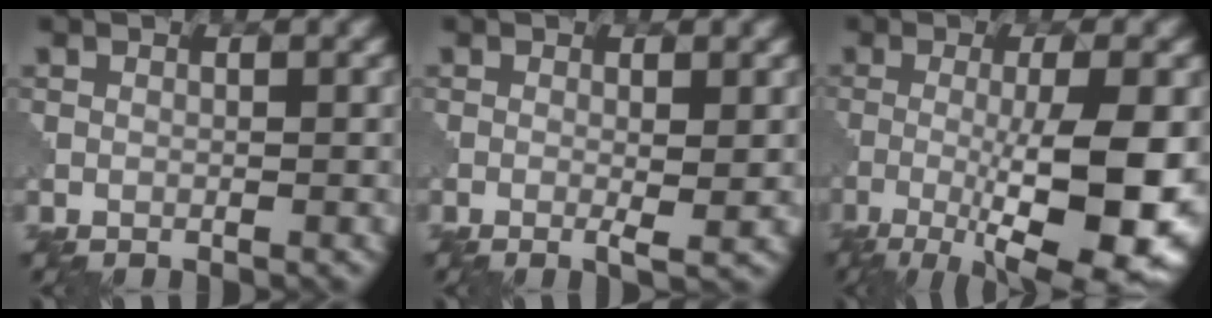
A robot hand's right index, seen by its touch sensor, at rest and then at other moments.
{"total": 1.8, "force": [-0.1, 0.2, 1.8], "torque": [-0.030, -0.006, -0.003]}
{"total": 11.2, "force": [-2.7, 2.9, 10.5], "torque": [-0.167, -0.016, -0.038]}